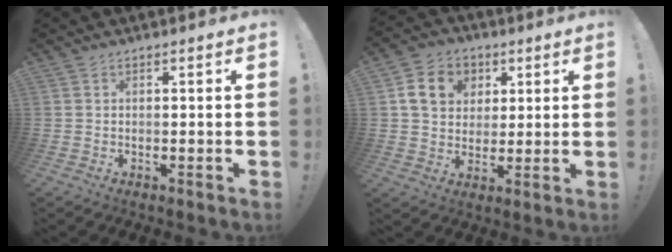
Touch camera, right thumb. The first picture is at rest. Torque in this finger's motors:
{"motor_torque": [1.44, 1.42, 0.77, 0.02, 0.01]}